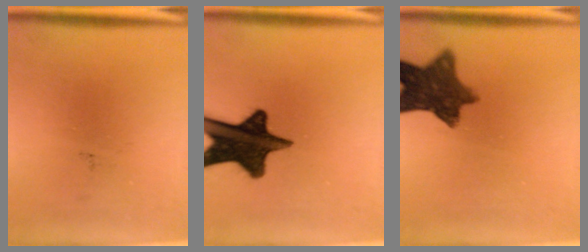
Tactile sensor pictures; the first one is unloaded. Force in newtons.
{"total": 15.7}
{"total": 10.1}